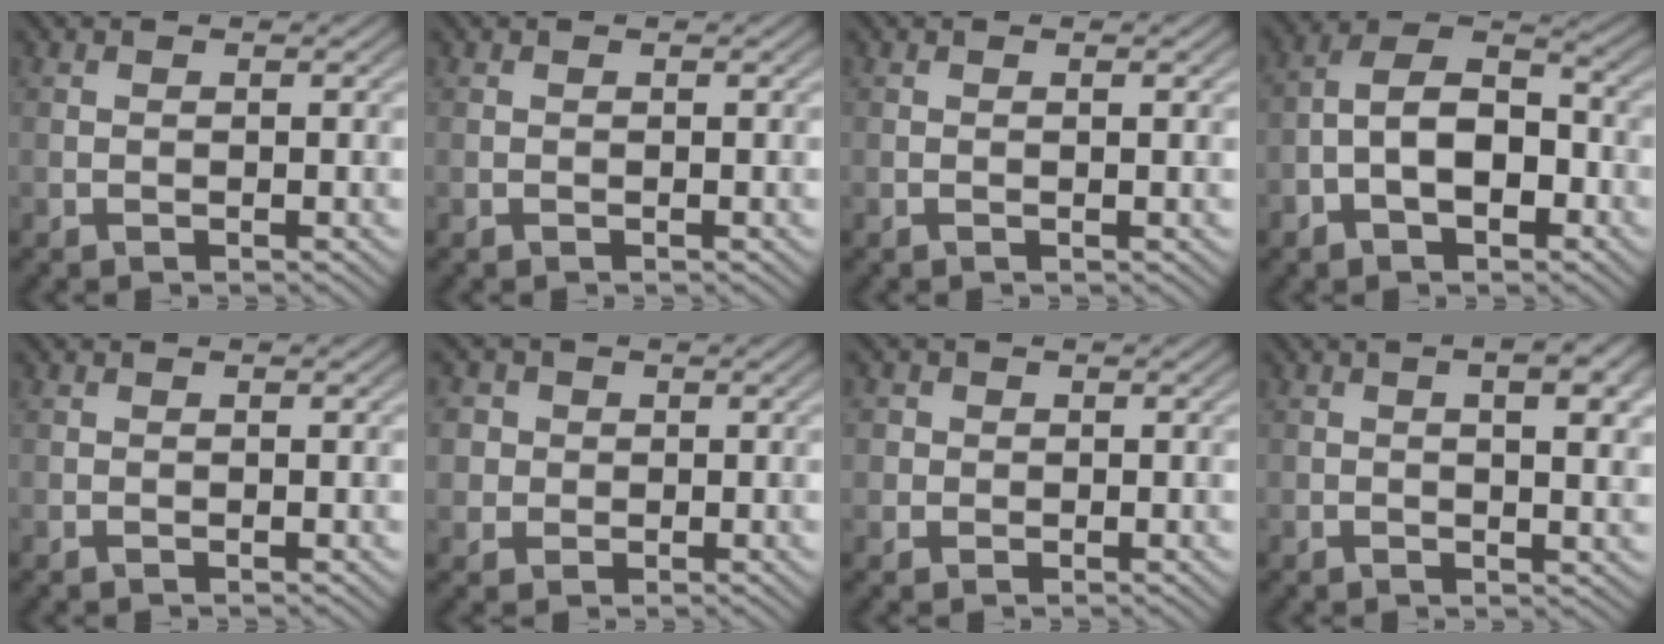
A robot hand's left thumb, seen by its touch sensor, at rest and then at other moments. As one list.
[{"total": 0.0}, {"total": 0.7, "force": [0.1, -0.1, 0.7], "torque": [-0.014, 0.002, 0.001]}, {"total": 8.7, "force": [-2.7, 4.9, 6.7], "torque": [-0.118, 0.013, -0.057]}, {"total": 0.0}, {"total": 4.0, "force": [1.0, 3.7, 1.1], "torque": [-0.037, 0.002, 0.011]}, {"total": 2.1, "force": [0.4, 2.0, 0.4], "torque": [-0.013, -0.002, 0.006]}, {"total": 5.8, "force": [1.3, 1.8, 5.4], "torque": [-0.083, 0.001, 0.019]}]